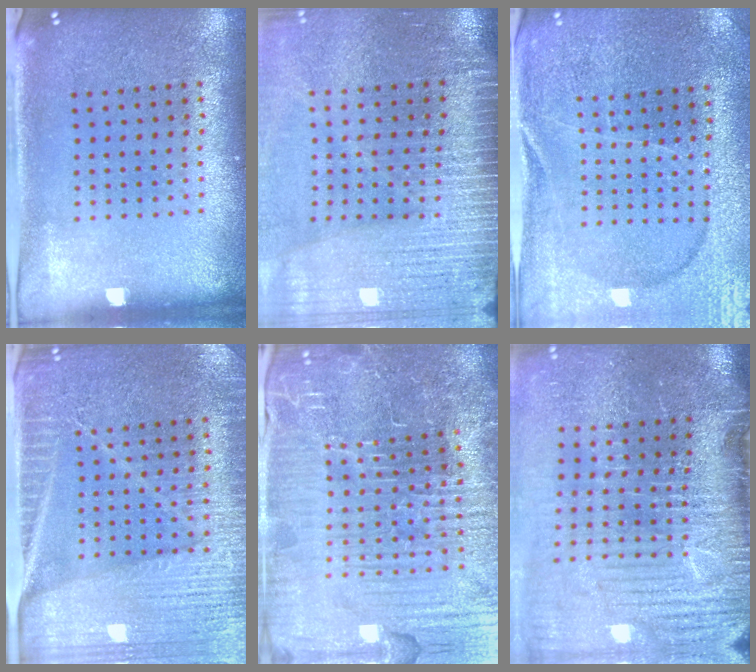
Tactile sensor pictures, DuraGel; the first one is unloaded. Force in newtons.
{"total": 4.2, "press": 3.6, "slide": 2.2}
{"total": 1.5, "press": 1.5, "slide": 0.2}
{"total": 4.0, "press": 3.7, "slide": 1.4}
{"total": 7.5, "press": 6.6, "slide": 3.5}
{"total": 5.1, "press": 4.2, "slide": 2.9}